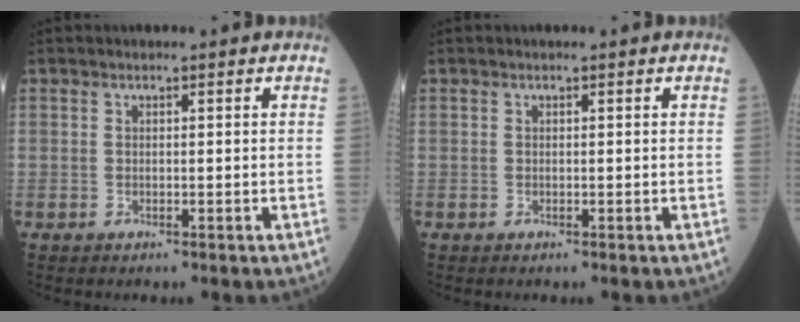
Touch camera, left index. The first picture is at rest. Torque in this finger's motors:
{"motor_torque": [0.00, 0.00, 0.00, 0.00]}